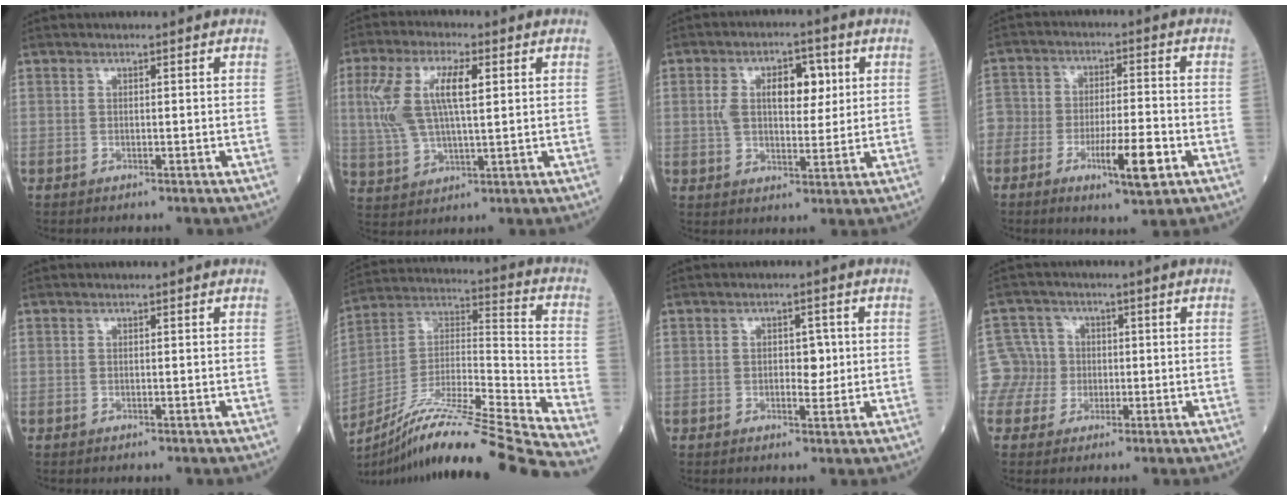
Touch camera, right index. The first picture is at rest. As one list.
[{"total": 10.7, "force": [2.5, 3.3, 9.8], "torque": [-0.225, 0.018, 0.053]}, {"total": 8.6, "force": [2.1, 4.2, 7.2], "torque": [-0.122, 0.019, 0.038]}, {"total": 11.1, "force": [-4.7, 3.1, 9.5], "torque": [-0.177, 0.006, -0.078]}, {"total": 0.0}, {"total": 25.5, "force": [-21.5, -2.2, 13.4], "torque": [-0.218, -0.021, -0.370]}, {"total": 2.9, "force": [0.1, 1.5, 2.4], "torque": [-0.030, 0.002, 0.002]}, {"total": 5.3, "force": [-0.6, 5.2, -0.3], "torque": [0.014, 0.021, -0.012]}]